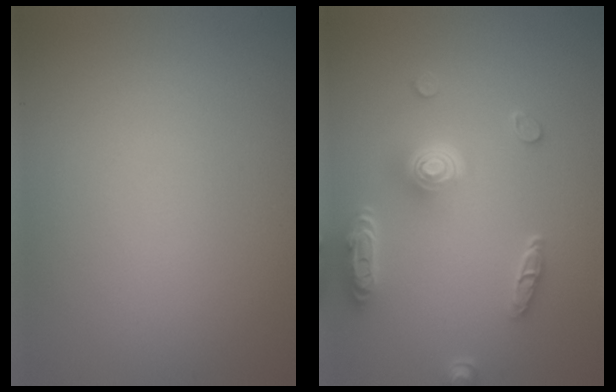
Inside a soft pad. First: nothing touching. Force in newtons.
{"total": 4.9, "press": 4.0, "slide": 3.0}